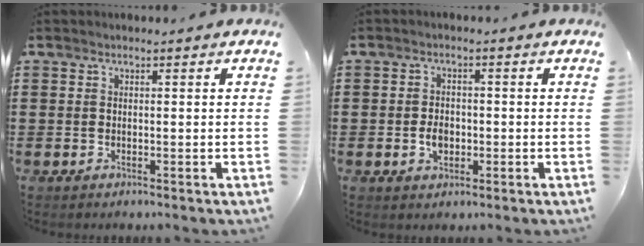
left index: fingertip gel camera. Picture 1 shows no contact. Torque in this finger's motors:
{"motor_torque": [1.07, 1.07, 0.13, 0.05]}